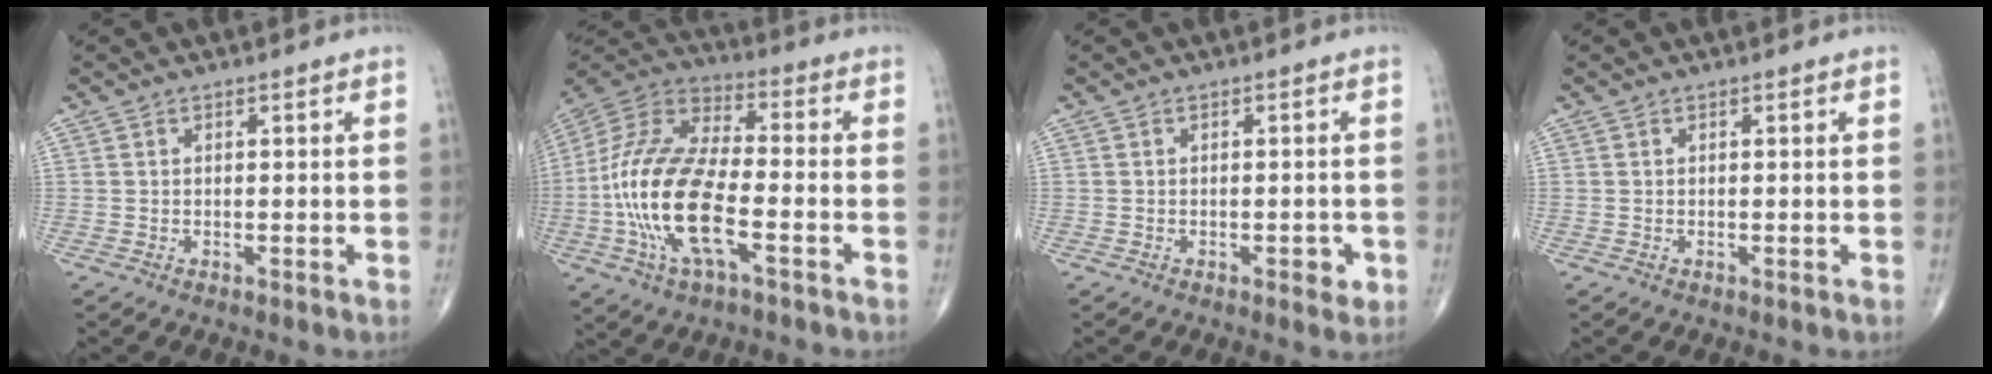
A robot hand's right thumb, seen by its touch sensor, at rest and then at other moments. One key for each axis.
{"total": 20.3, "fx": -5.1, "fy": 8.5, "fz": 17.8, "tx": -0.378, "ty": 0.024, "tz": -0.094}
{"total": 2.4, "fx": -0.9, "fy": 1.1, "fz": 1.9, "tx": -0.018, "ty": 0.001, "tz": -0.011}
{"total": 0.0}